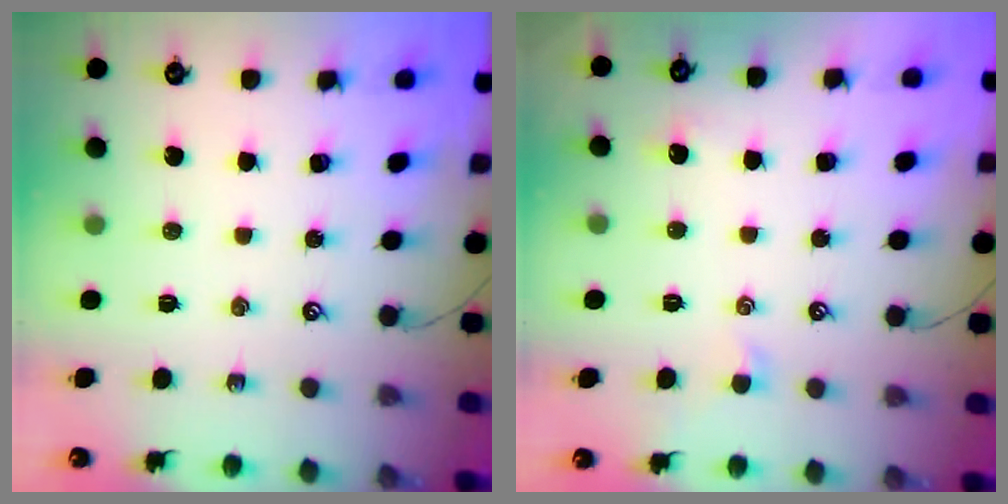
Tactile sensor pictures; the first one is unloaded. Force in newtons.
{"total": 1.4, "press": 1.3, "slide": 0.5}